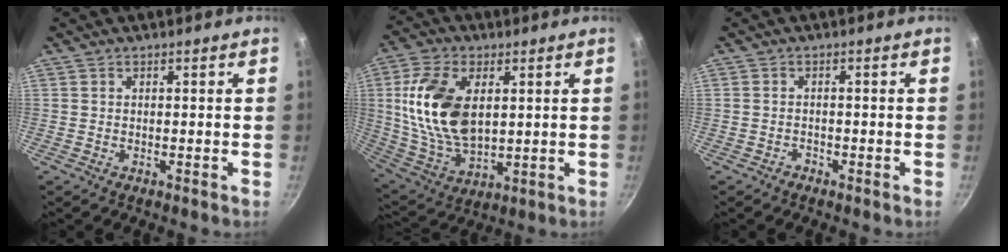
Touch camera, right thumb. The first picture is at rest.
{"total": 17.4, "force": [3.3, 10.2, 13.7], "torque": [-0.250, -0.012, 0.074]}
{"total": 1.1, "force": [-0.9, 0.7, 0.1], "torque": [-0.002, 0.014, -0.017]}